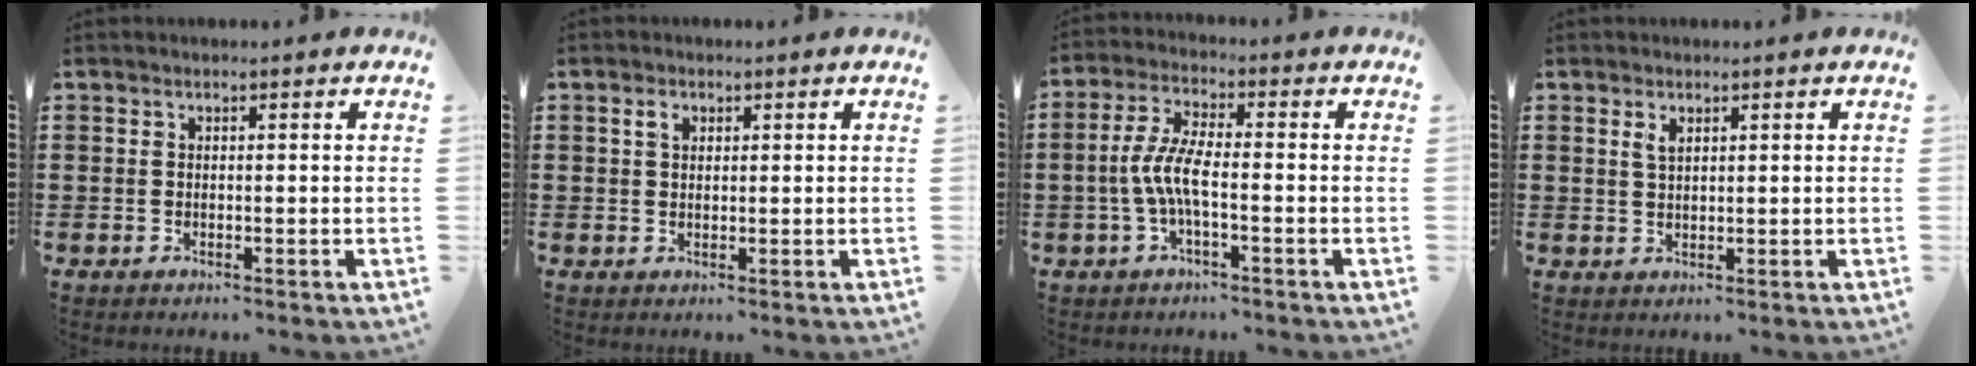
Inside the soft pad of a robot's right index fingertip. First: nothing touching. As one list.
[{"total": 1.6, "force": [0.6, 1.1, 1.0], "torque": [-0.023, 0.005, 0.011]}, {"total": 6.0, "force": [-1.7, 1.6, 5.6], "torque": [-0.131, -0.010, -0.041]}, {"total": 1.6, "force": [0.9, 0.7, 1.1], "torque": [-0.025, 0.003, 0.015]}]